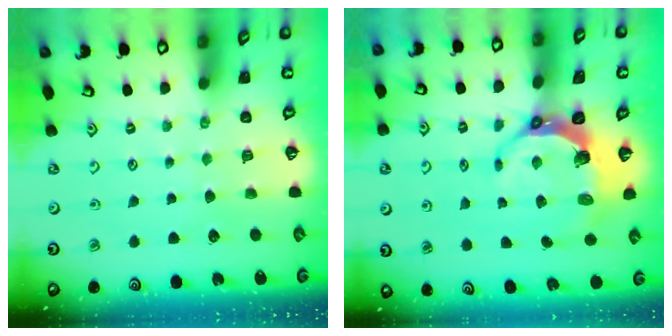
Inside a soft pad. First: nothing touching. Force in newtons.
{"total": 8.3, "press": 6.9, "slide": 4.6}